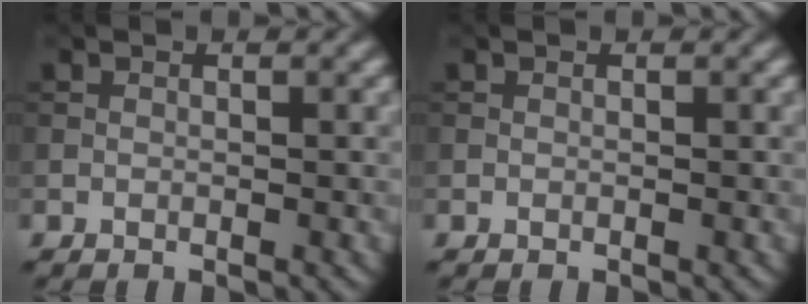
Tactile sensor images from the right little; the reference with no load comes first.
{"total": 0.0}